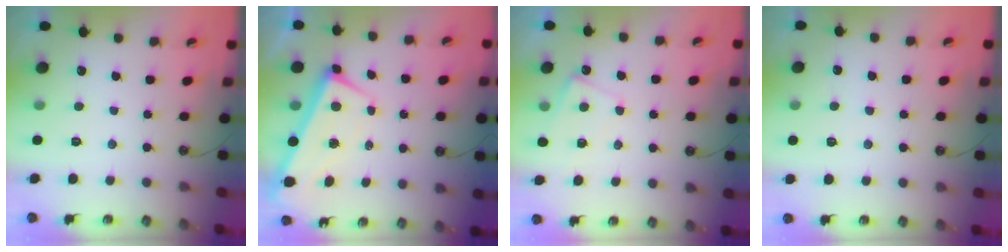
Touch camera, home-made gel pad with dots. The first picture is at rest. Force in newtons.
{"total": 2.7, "press": 2.0, "slide": 1.8}
{"total": 3.8, "press": 3.7, "slide": 0.4}
{"total": 5.8, "press": 5.8, "slide": 0.1}